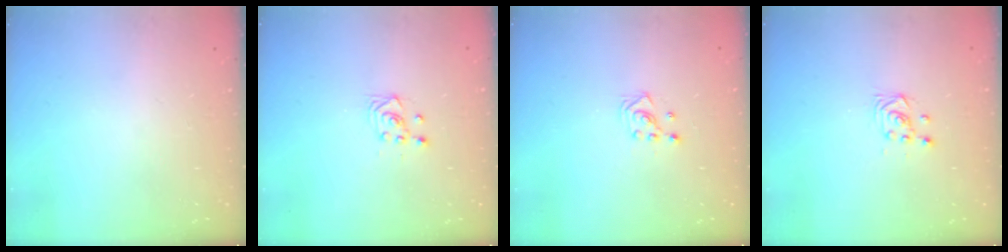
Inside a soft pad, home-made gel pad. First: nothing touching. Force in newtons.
{"total": 3.5, "press": 3.1, "slide": 1.6}
{"total": 2.9, "press": 2.9, "slide": 0.4}
{"total": 3.5, "press": 3.4, "slide": 0.8}